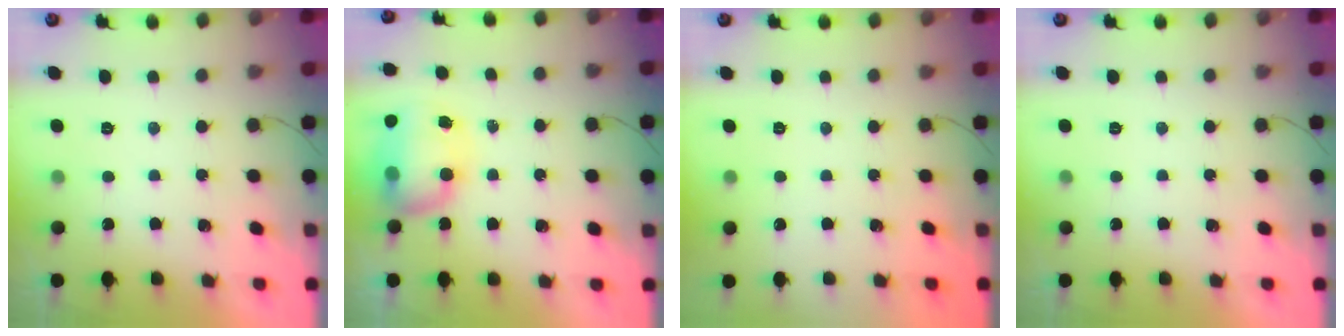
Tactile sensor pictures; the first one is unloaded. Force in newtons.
{"total": 9.1, "press": 8.9, "slide": 1.8}
{"total": 0.0}
{"total": 0.0}